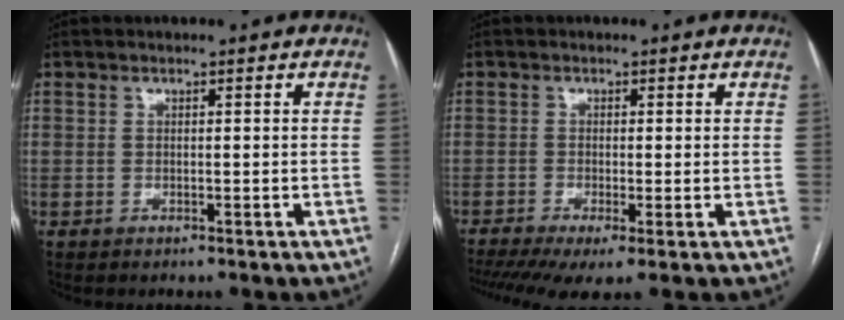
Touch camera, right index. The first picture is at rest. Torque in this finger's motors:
{"motor_torque": [0.92, -0.79, 0.28, 0.07]}